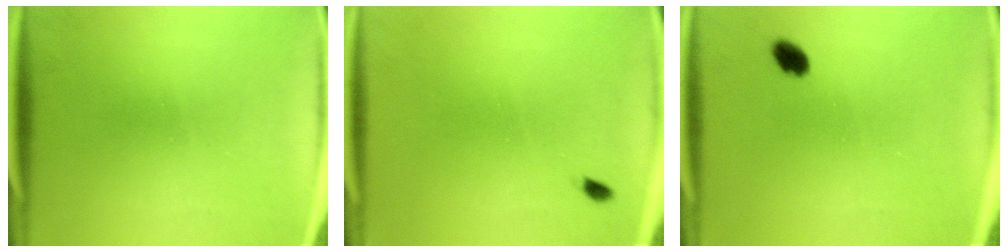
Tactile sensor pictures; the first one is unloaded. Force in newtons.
{"total": 0.7}
{"total": 2.8}